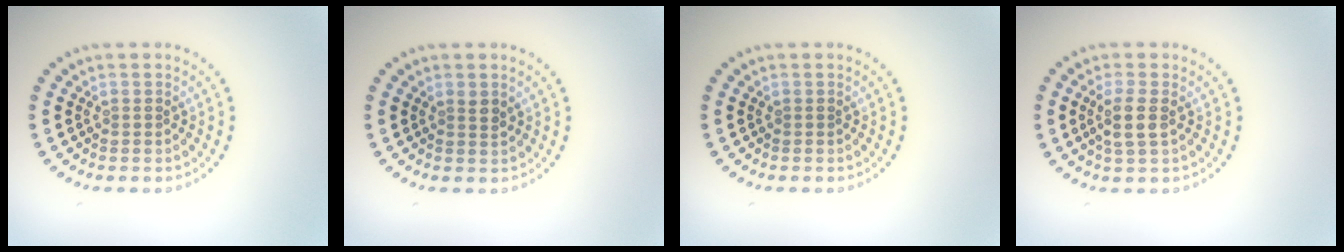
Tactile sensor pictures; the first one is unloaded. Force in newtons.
{"total": 1.0, "press": 0.8, "slide": 0.5}
{"total": 0.0}
{"total": 2.4, "press": 2.1, "slide": 1.1}